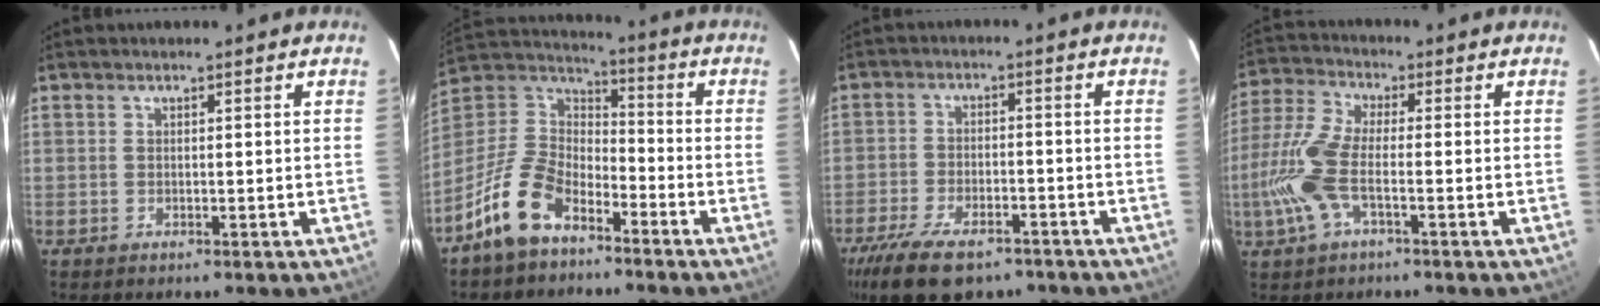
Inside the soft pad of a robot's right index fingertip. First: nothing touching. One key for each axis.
{"total": 13.9, "fx": -8.8, "fy": 7.2, "fz": 7.9, "tx": -0.176, "ty": 0.018, "tz": -0.168}
{"total": 15.6, "fx": -10.9, "fy": 6.9, "fz": 8.7, "tx": -0.197, "ty": -0.027, "tz": -0.180}
{"total": 10.6, "fx": -3.0, "fy": 3.4, "fz": 9.6, "tx": -0.226, "ty": 0.001, "tz": -0.064}